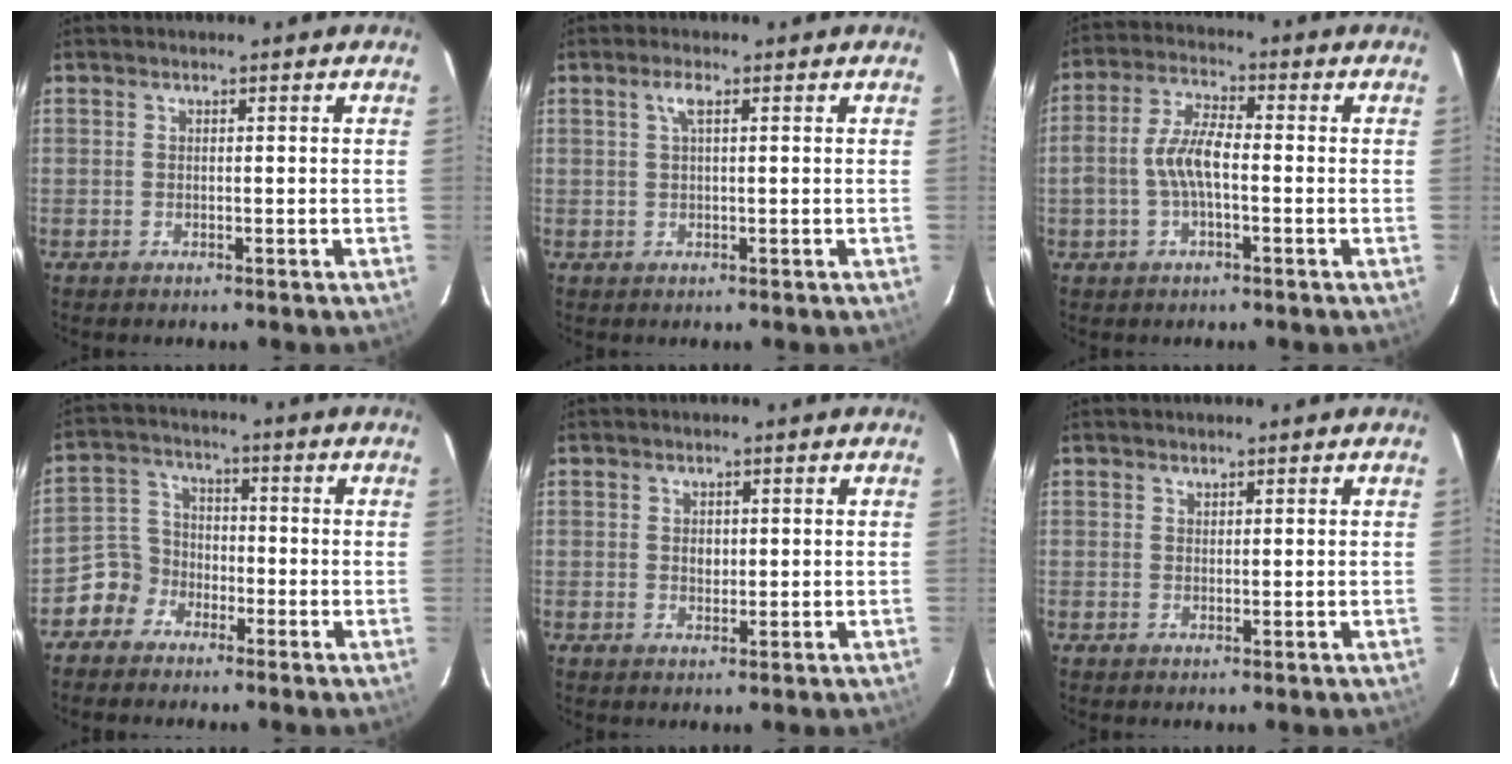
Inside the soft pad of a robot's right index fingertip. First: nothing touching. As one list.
[{"total": 1.9, "force": [0.7, 0.3, 1.7], "torque": [-0.034, 0.003, 0.014]}, {"total": 7.1, "force": [-1.4, 2.7, 6.4], "torque": [-0.133, 0.013, -0.026]}, {"total": 6.3, "force": [-3.9, 4.9, 0.4], "torque": [-0.013, 0.029, -0.083]}, {"total": 1.8, "force": [0.3, 1.5, 0.8], "torque": [-0.010, 0.000, 0.007]}, {"total": 0.7, "force": [0.6, 0.4, -0.1], "torque": [0.003, -0.001, 0.012]}]